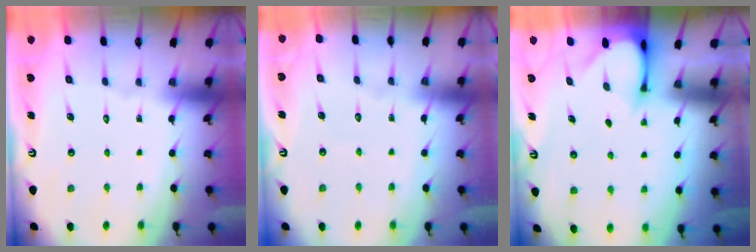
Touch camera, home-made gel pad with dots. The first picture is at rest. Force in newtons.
{"total": 2.3, "press": 2.3, "slide": 0.2}
{"total": 2.9, "press": 2.9, "slide": 0.2}